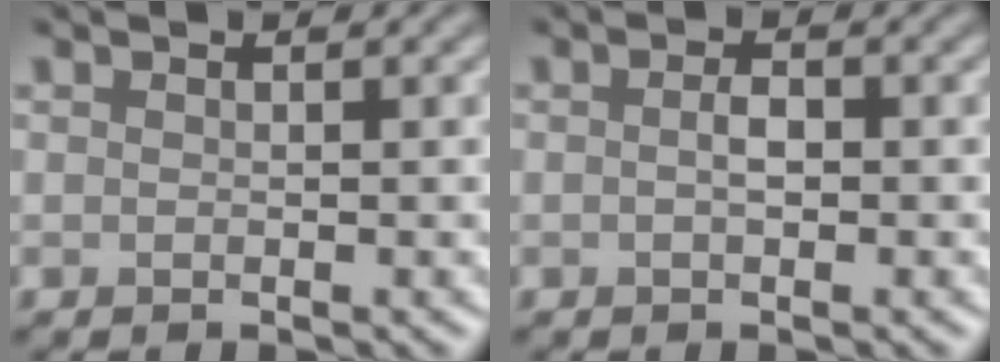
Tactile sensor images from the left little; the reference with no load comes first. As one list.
[{"total": 1.2, "force": [-0.2, 0.5, 1.1], "torque": [-0.023, 0.003, -0.003]}]